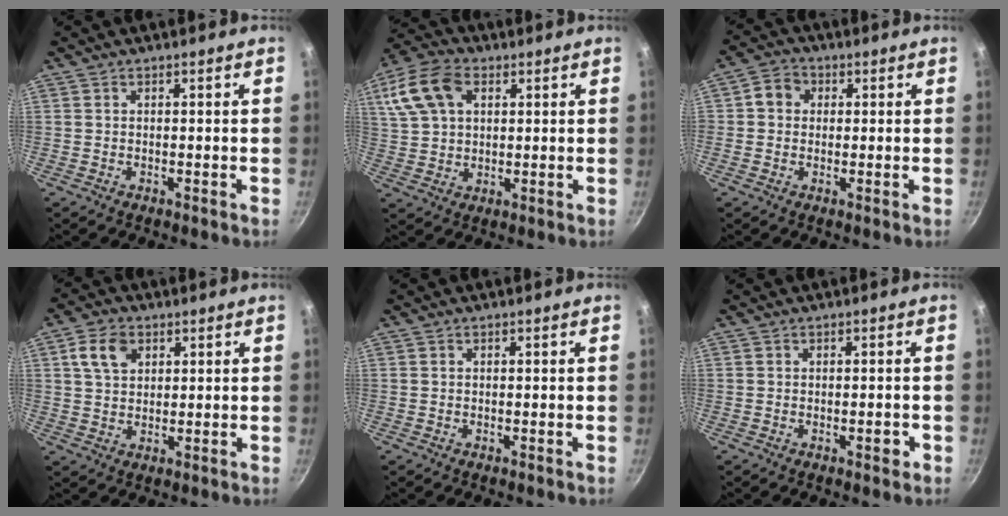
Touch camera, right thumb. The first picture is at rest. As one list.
[{"total": 13.0, "force": [4.7, 8.6, 8.5], "torque": [-0.164, 0.011, 0.082]}, {"total": 4.7, "force": [0.7, 4.1, 2.0], "torque": [-0.013, 0.005, -0.001]}, {"total": 6.8, "force": [2.6, 4.7, 4.1], "torque": [-0.060, 0.001, 0.046]}, {"total": 0.0}, {"total": 1.8, "force": [-0.7, 0.8, 1.5], "torque": [-0.011, 0.007, -0.011]}]